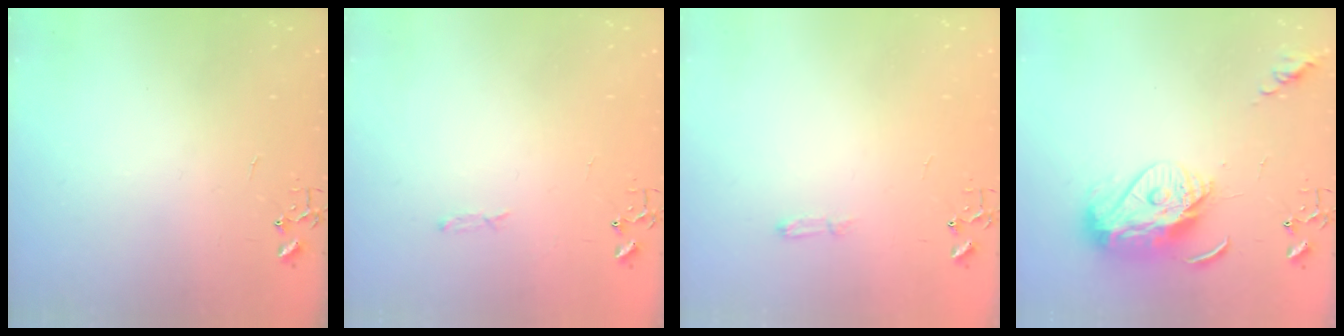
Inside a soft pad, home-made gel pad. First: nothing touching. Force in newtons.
{"total": 3.3, "press": 3.3, "slide": 0.4}
{"total": 3.8, "press": 3.8, "slide": 0.5}
{"total": 12.3, "press": 12.2, "slide": 1.1}